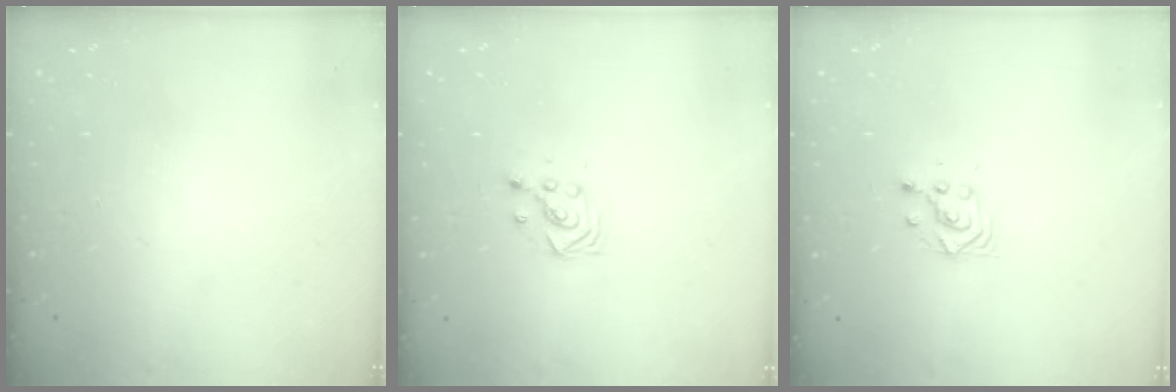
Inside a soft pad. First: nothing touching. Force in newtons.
{"total": 2.9, "press": 2.9, "slide": 0.4}
{"total": 2.8, "press": 2.8, "slide": 0.2}